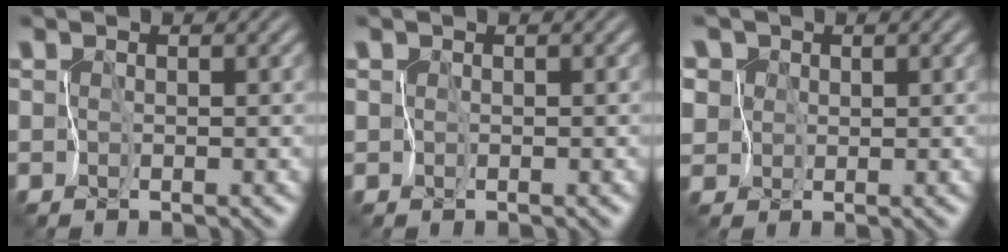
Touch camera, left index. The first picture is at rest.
{"total": 0.9, "force": [0.5, 0.7, 0.2], "torque": [0.003, 0.008, 0.000]}
{"total": 7.3, "force": [3.7, 5.5, 3.1], "torque": [-0.073, 0.025, 0.034]}